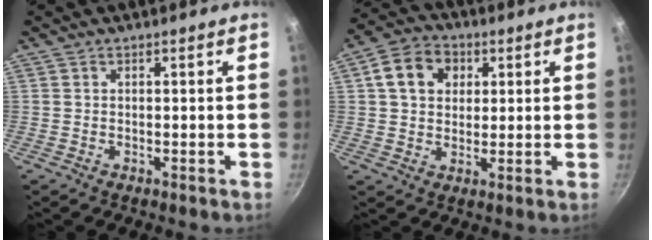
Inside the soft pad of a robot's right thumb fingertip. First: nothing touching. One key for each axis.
{"total": 9.5, "fx": 2.8, "fy": 7.4, "fz": 5.2, "tx": -0.068, "ty": 0.009, "tz": 0.036}